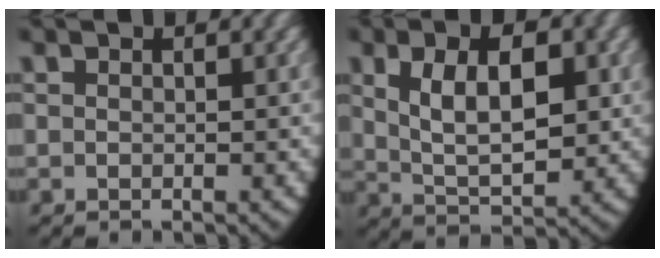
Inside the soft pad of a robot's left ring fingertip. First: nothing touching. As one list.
[{"total": 7.5, "force": [0.6, 4.2, 6.2], "torque": [-0.105, -0.020, 0.023]}]